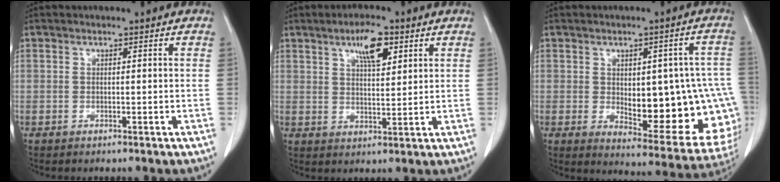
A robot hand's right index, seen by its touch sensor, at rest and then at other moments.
{"total": 6.3, "force": [3.4, 2.0, 5.0], "torque": [-0.087, 0.002, 0.056]}
{"total": 19.8, "force": [-2.0, 7.8, 18.0], "torque": [-0.162, 0.019, 0.004]}